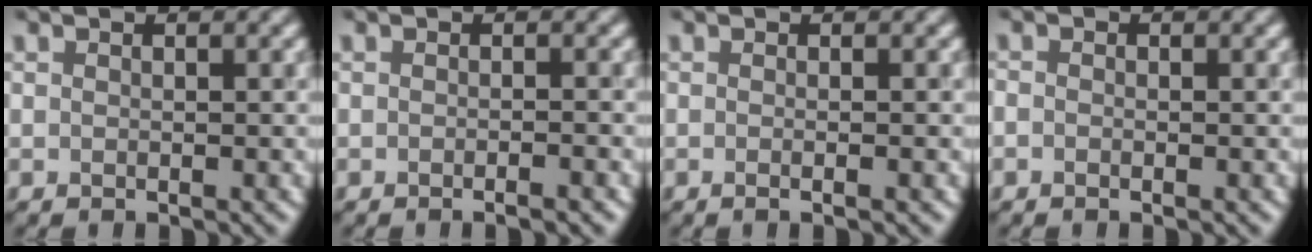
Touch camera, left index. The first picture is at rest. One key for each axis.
{"total": 1.7, "fx": -0.8, "fy": 0.5, "fz": 1.4, "tx": 0.003, "ty": 0.005, "tz": -0.018}
{"total": 2.6, "fx": 0.4, "fy": 1.4, "fz": 2.2, "tx": 0.002, "ty": 0.010, "tz": -0.019}
{"total": 0.5, "fx": -0.5, "fy": -0.1, "fz": -0.2, "tx": 0.003, "ty": 0.005, "tz": 0.000}